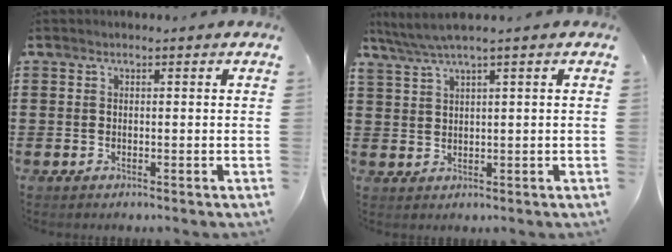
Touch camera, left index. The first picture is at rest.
{"total": 2.6, "force": [1.7, -0.2, 1.9], "torque": [-0.041, -0.005, 0.028]}